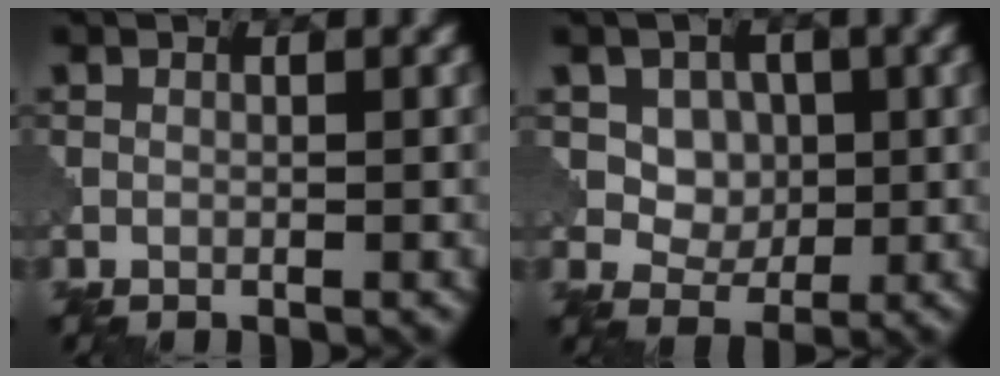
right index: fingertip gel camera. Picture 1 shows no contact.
{"total": 5.6, "force": [2.0, 4.5, 2.6], "torque": [-0.053, -0.001, 0.045]}